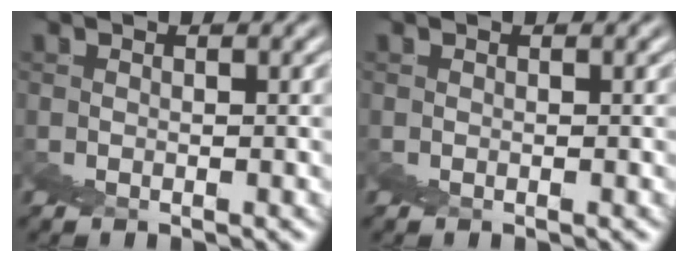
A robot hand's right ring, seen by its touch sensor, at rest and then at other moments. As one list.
[{"total": 0.0}]